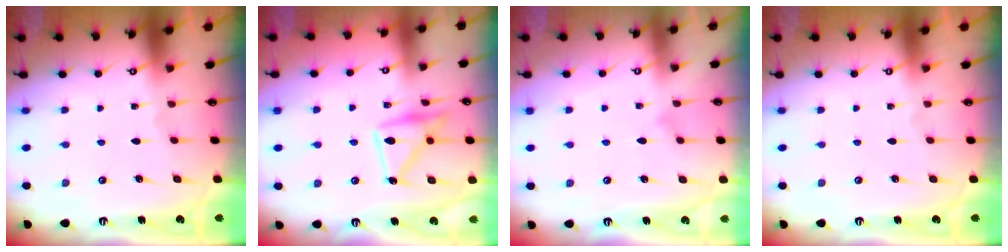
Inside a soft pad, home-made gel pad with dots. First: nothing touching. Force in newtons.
{"total": 15.8, "press": 15.8, "slide": 0.9}
{"total": 5.8, "press": 5.8, "slide": 0.3}
{"total": 0.0}